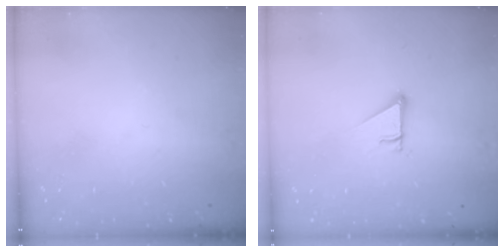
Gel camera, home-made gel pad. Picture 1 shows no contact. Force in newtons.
{"total": 2.5, "press": 2.5, "slide": 0.2}